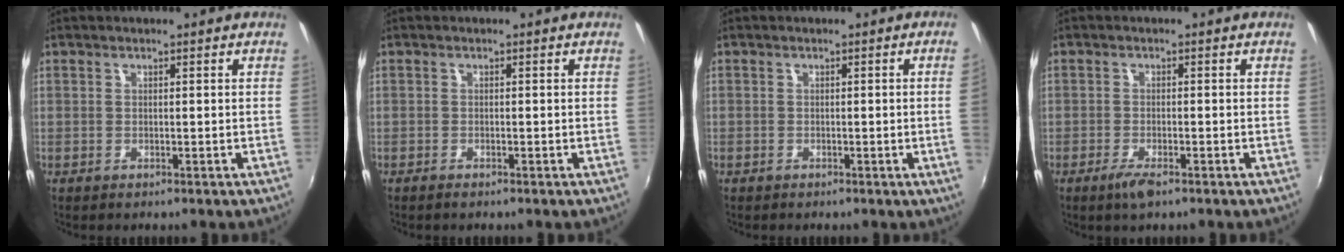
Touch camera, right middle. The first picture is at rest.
{"total": 0.9, "force": [-0.8, 0.2, 0.4], "torque": [-0.009, -0.004, -0.017]}
{"total": 1.8, "force": [-0.2, -1.1, 1.4], "torque": [-0.018, -0.011, 0.000]}
{"total": 3.1, "force": [-2.1, 0.9, 2.2], "torque": [-0.052, -0.008, -0.042]}